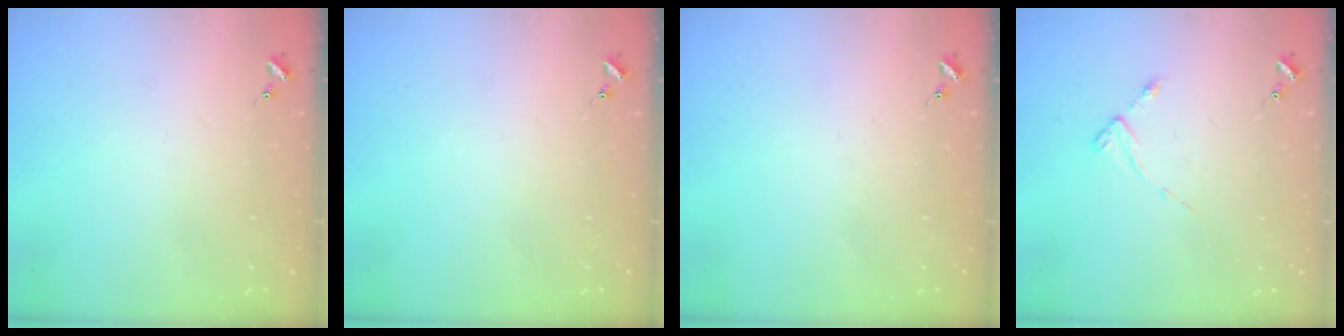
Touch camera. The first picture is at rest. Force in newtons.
{"total": 0.0}
{"total": 0.0}
{"total": 2.8, "press": 2.8, "slide": 0.3}